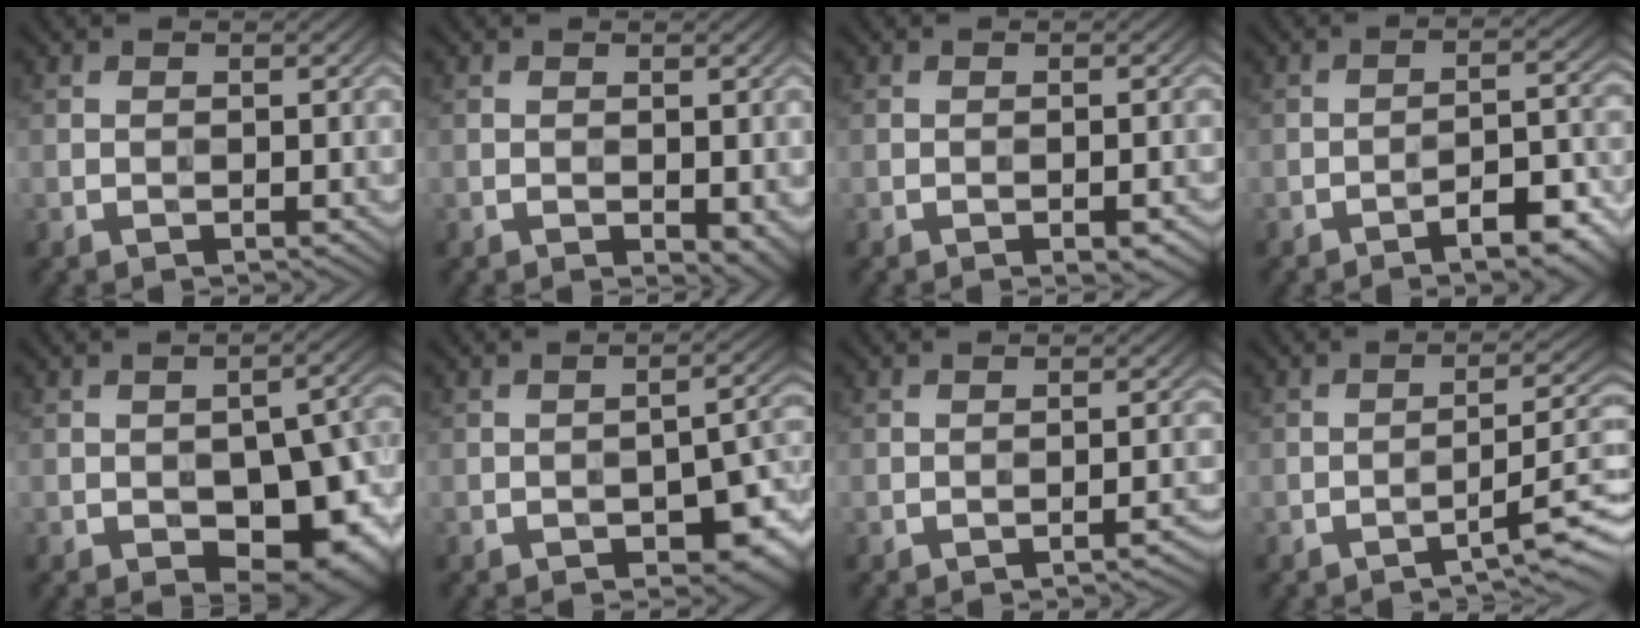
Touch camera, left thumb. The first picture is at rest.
{"total": 2.4, "force": [-0.8, 1.2, 2.0], "torque": [-0.024, -0.008, -0.007]}
{"total": 2.1, "force": [-1.2, 0.3, 1.6], "torque": [-0.022, 0.004, -0.015]}
{"total": 7.2, "force": [-4.8, 1.8, 5.0], "torque": [-0.069, 0.009, -0.069]}
{"total": 14.4, "force": [-5.0, 7.6, 11.2], "torque": [-0.129, -0.018, -0.063]}
{"total": 8.2, "force": [-3.9, 3.6, 6.2], "torque": [-0.079, -0.005, -0.052]}
{"total": 1.6, "force": [-1.1, 0.2, 1.1], "torque": [-0.012, 0.009, -0.016]}
{"total": 4.9, "force": [-2.6, 0.7, 4.1], "torque": [-0.064, 0.017, -0.047]}